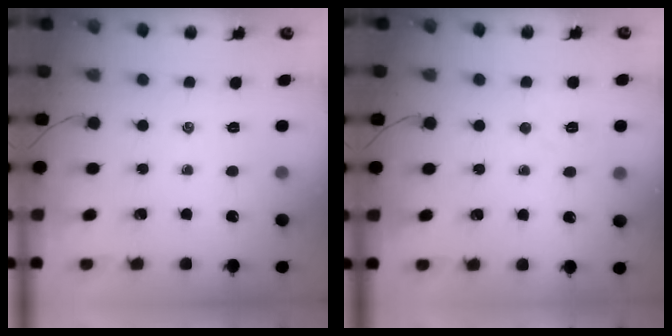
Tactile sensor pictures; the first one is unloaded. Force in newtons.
{"total": 4.1, "press": 3.9, "slide": 1.1}